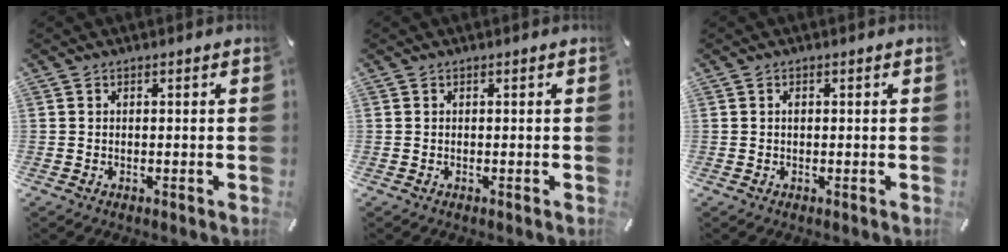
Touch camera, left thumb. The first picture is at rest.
{"total": 0.0}
{"total": 0.7, "force": [0.1, 0.4, 0.5], "torque": [-0.011, 0.000, 0.001]}